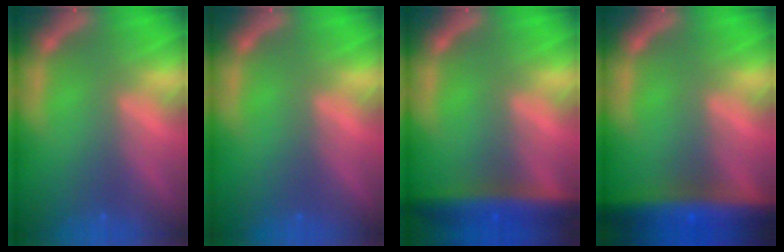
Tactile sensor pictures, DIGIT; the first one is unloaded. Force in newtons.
{"total": 0.0}
{"total": 6.4}
{"total": 9.5}